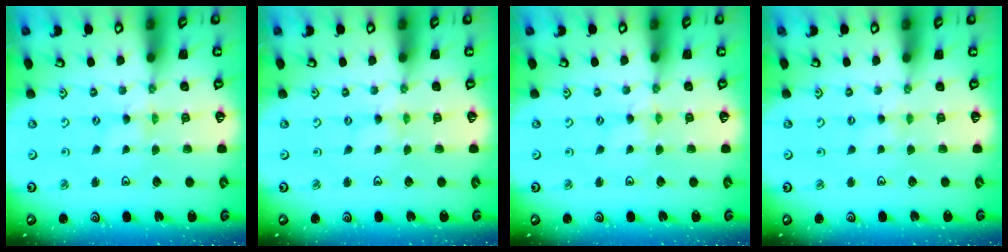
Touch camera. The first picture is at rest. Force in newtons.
{"total": 0.0}
{"total": 0.0}
{"total": 2.3, "press": 2.3, "slide": 0.4}